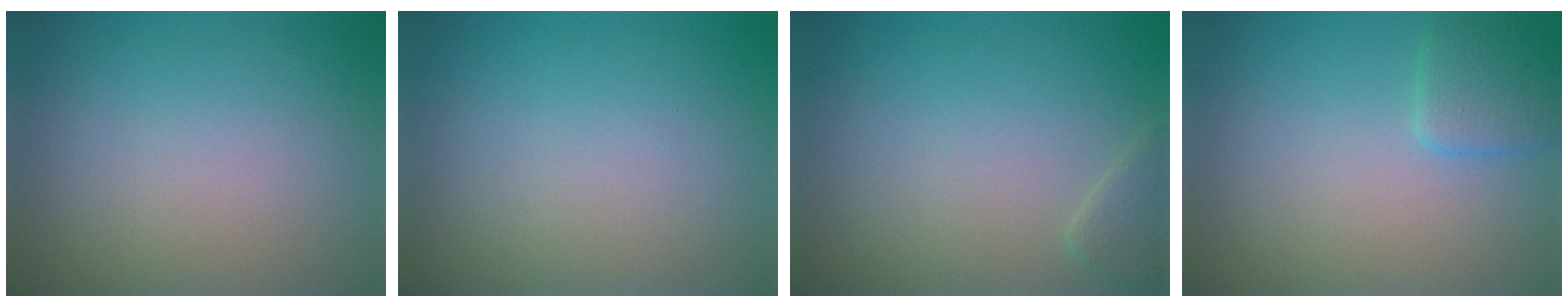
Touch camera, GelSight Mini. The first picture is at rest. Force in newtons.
{"total": 0.0}
{"total": 1.5, "press": 1.5, "slide": 0.1}
{"total": 2.1, "press": 2.1, "slide": 0.1}